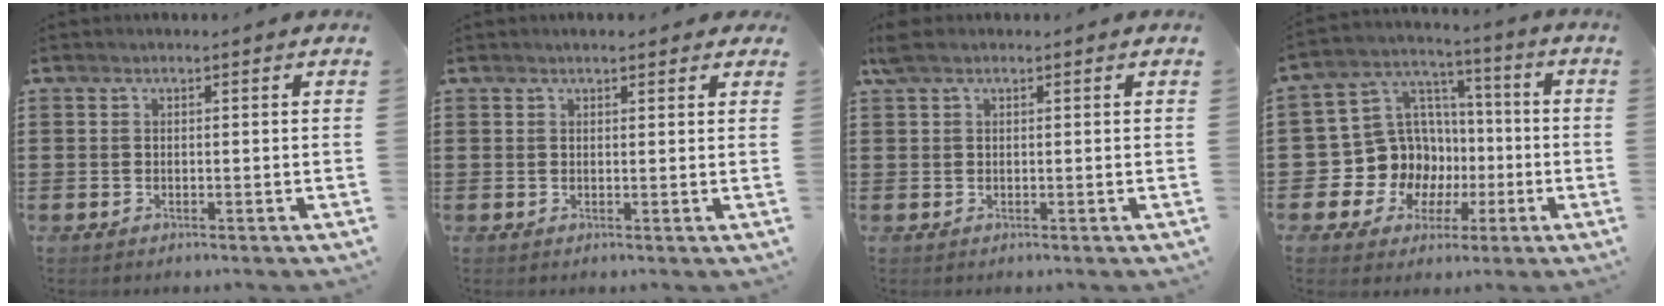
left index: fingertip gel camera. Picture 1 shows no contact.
{"total": 1.5, "force": [1.3, 0.5, 0.6], "torque": [-0.015, 0.006, 0.023]}
{"total": 1.7, "force": [1.1, 0.7, 1.1], "torque": [-0.024, 0.003, 0.021]}
{"total": 11.2, "force": [-1.4, 10.8, 2.5], "torque": [-0.099, -0.005, -0.014]}